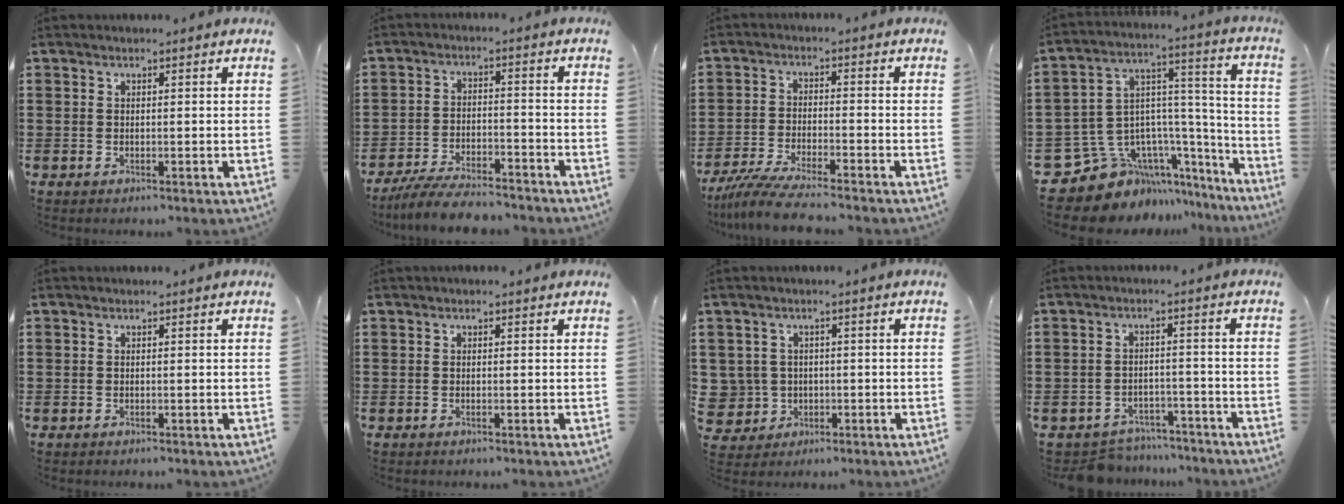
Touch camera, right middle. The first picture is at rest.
{"total": 6.5, "force": [-6.1, 0.6, 2.0], "torque": [-0.041, 0.001, -0.116]}
{"total": 6.3, "force": [-5.6, 0.0, 2.7], "torque": [-0.068, -0.017, -0.110]}
{"total": 9.8, "force": [-6.8, 6.7, 2.2], "torque": [-0.078, -0.005, -0.122]}
{"total": 0.0}
{"total": 0.0}
{"total": 4.1, "force": [-0.3, 4.0, 0.4], "torque": [-0.035, 0.004, -0.006]}
{"total": 4.1, "force": [-4.0, 0.9, -0.2], "torque": [-0.004, 0.005, -0.085]}